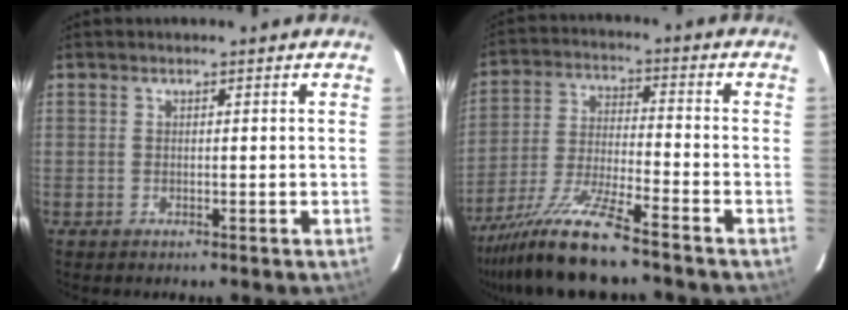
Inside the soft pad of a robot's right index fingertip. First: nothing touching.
{"total": 11.6, "force": [-9.2, 0.2, 7.1], "torque": [-0.140, -0.022, -0.170]}